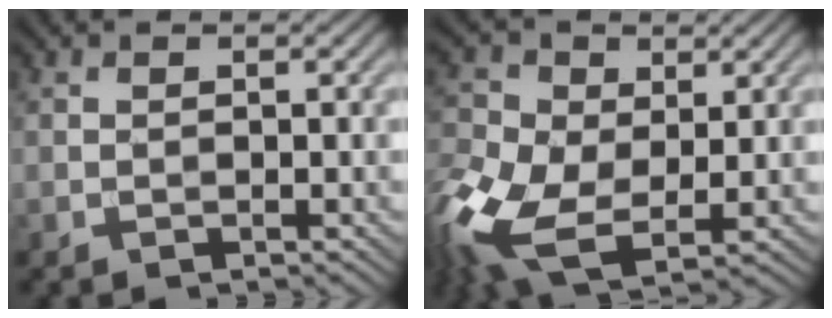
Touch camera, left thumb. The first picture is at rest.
{"total": 12.4, "force": [-3.0, 7.8, 9.1], "torque": [-0.251, -0.025, -0.058]}